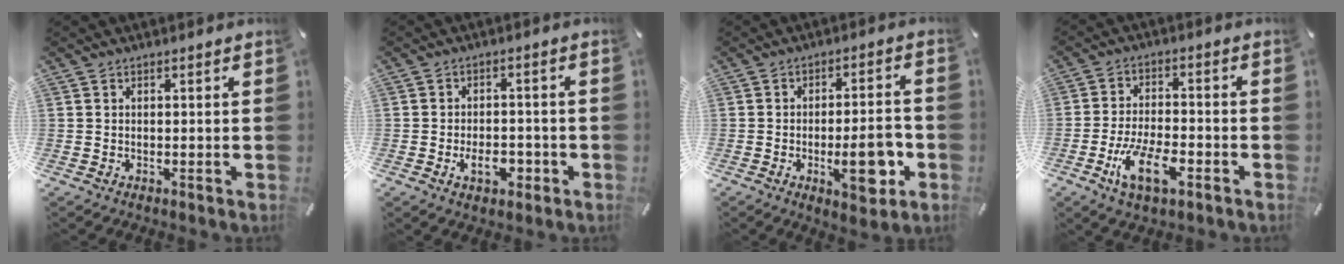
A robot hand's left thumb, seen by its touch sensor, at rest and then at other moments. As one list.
[{"total": 6.2, "force": [-2.3, 4.0, 4.2], "torque": [-0.054, 0.006, -0.040]}, {"total": 11.9, "force": [-3.5, 4.5, 10.4], "torque": [-0.131, 0.004, -0.055]}, {"total": 10.7, "force": [-5.0, 4.8, 8.2], "torque": [-0.169, 0.013, -0.090]}]